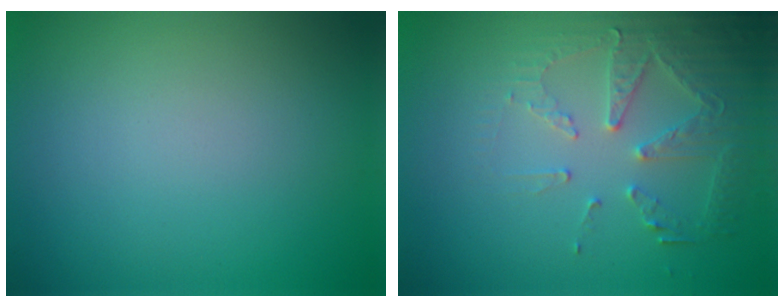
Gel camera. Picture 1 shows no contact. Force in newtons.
{"total": 4.1, "press": 3.7, "slide": 1.7}